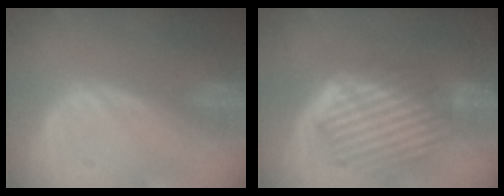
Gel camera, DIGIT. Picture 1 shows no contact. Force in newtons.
{"total": 9.1, "press": 8.2, "slide": 4.0}